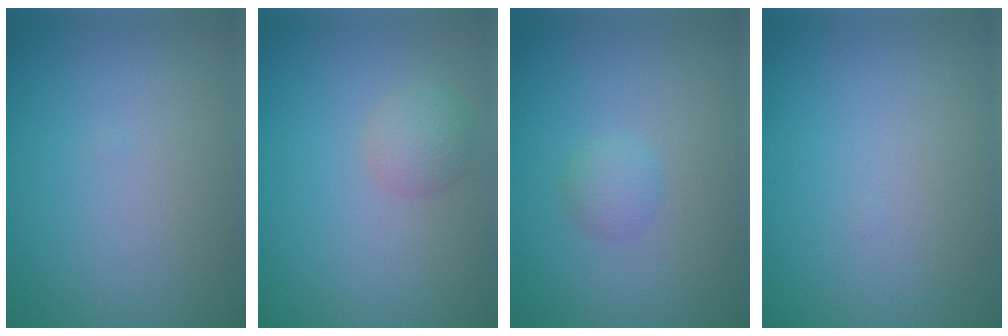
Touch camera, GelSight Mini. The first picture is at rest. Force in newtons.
{"total": 1.9, "press": 1.9, "slide": 0.1}
{"total": 1.4, "press": 1.4, "slide": 0.0}
{"total": 0.0}